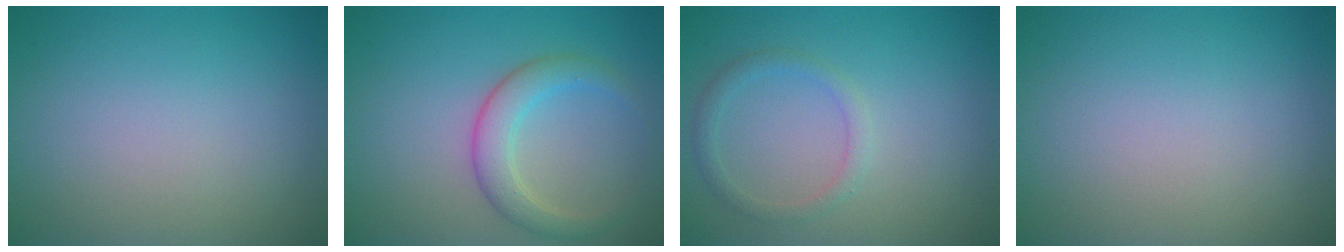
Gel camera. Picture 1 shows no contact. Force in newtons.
{"total": 3.2, "press": 3.2, "slide": 0.1}
{"total": 1.5, "press": 1.5, "slide": 0.1}
{"total": 0.0}